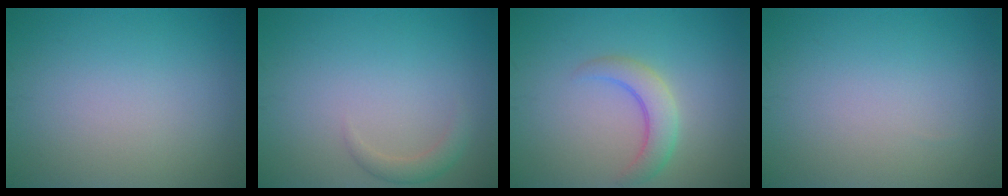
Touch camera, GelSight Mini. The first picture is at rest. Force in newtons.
{"total": 1.5, "press": 1.5, "slide": 0.2}
{"total": 3.0, "press": 3.0, "slide": 0.2}
{"total": 0.0}